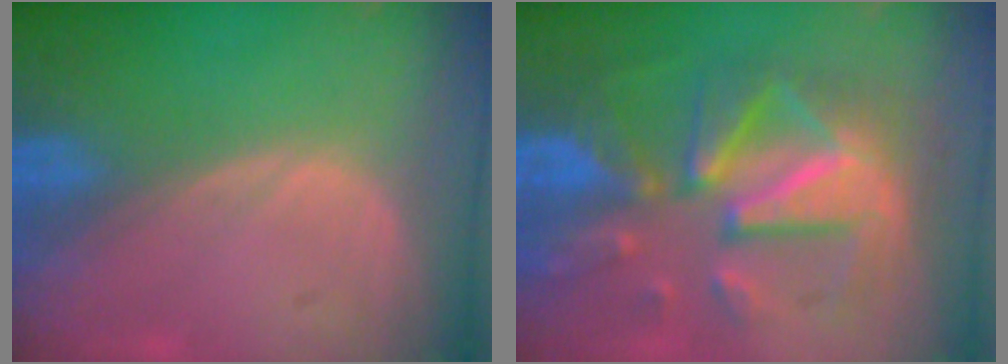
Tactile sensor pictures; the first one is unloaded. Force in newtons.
{"total": 12.3, "press": 12.3, "slide": 1.1}